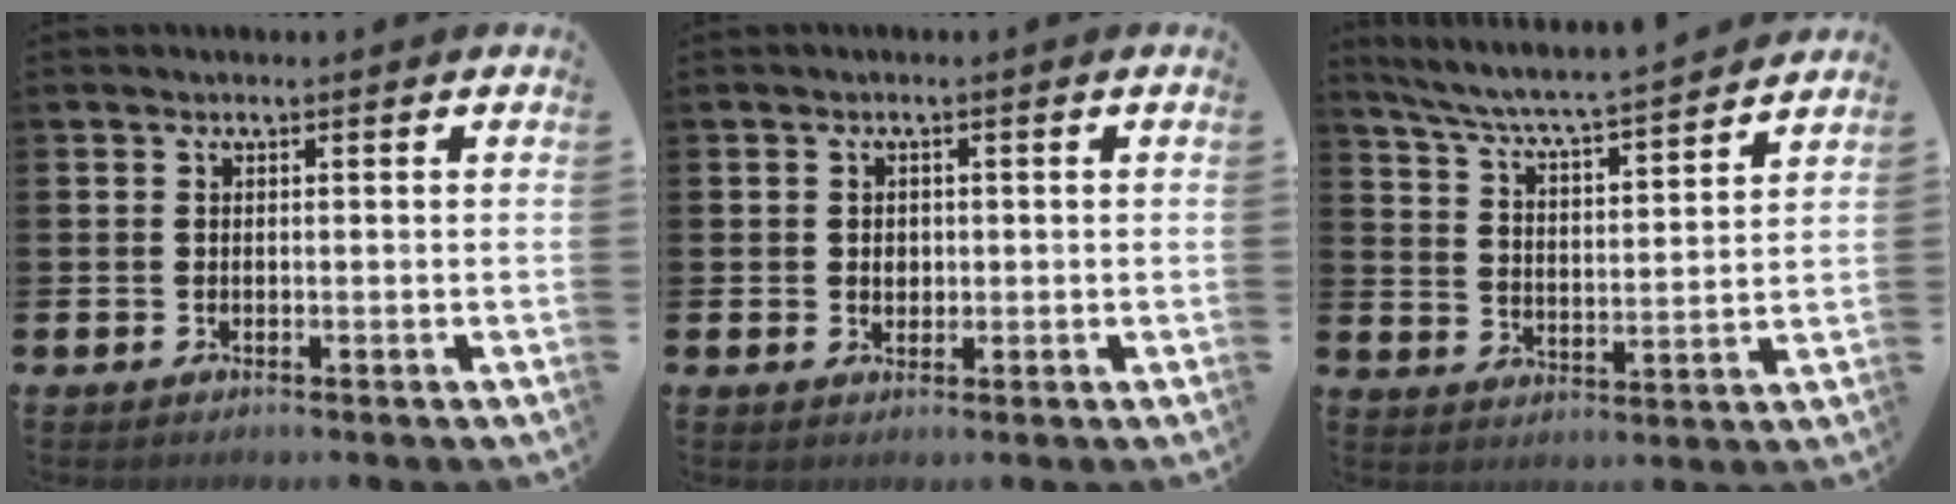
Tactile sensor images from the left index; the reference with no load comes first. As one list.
[{"total": 1.5, "force": [0.4, 1.3, 0.7], "torque": [0.004, 0.002, 0.001]}, {"total": 6.0, "force": [5.8, -0.1, 1.8], "torque": [-0.065, -0.050, 0.093]}]